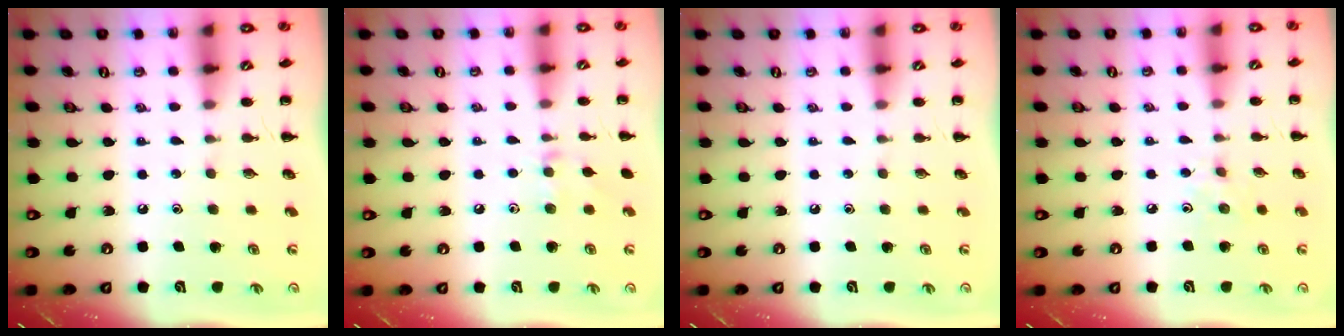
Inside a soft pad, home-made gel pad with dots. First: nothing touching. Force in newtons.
{"total": 7.3, "press": 7.0, "slide": 1.8}
{"total": 0.0}
{"total": 4.2, "press": 3.9, "slide": 1.5}